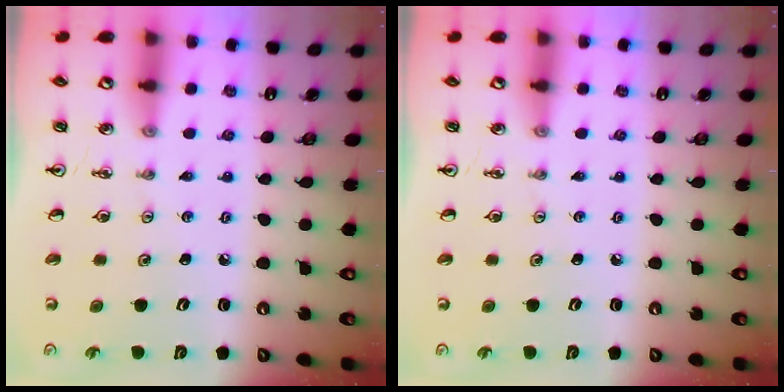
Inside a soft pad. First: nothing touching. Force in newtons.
{"total": 0.0}